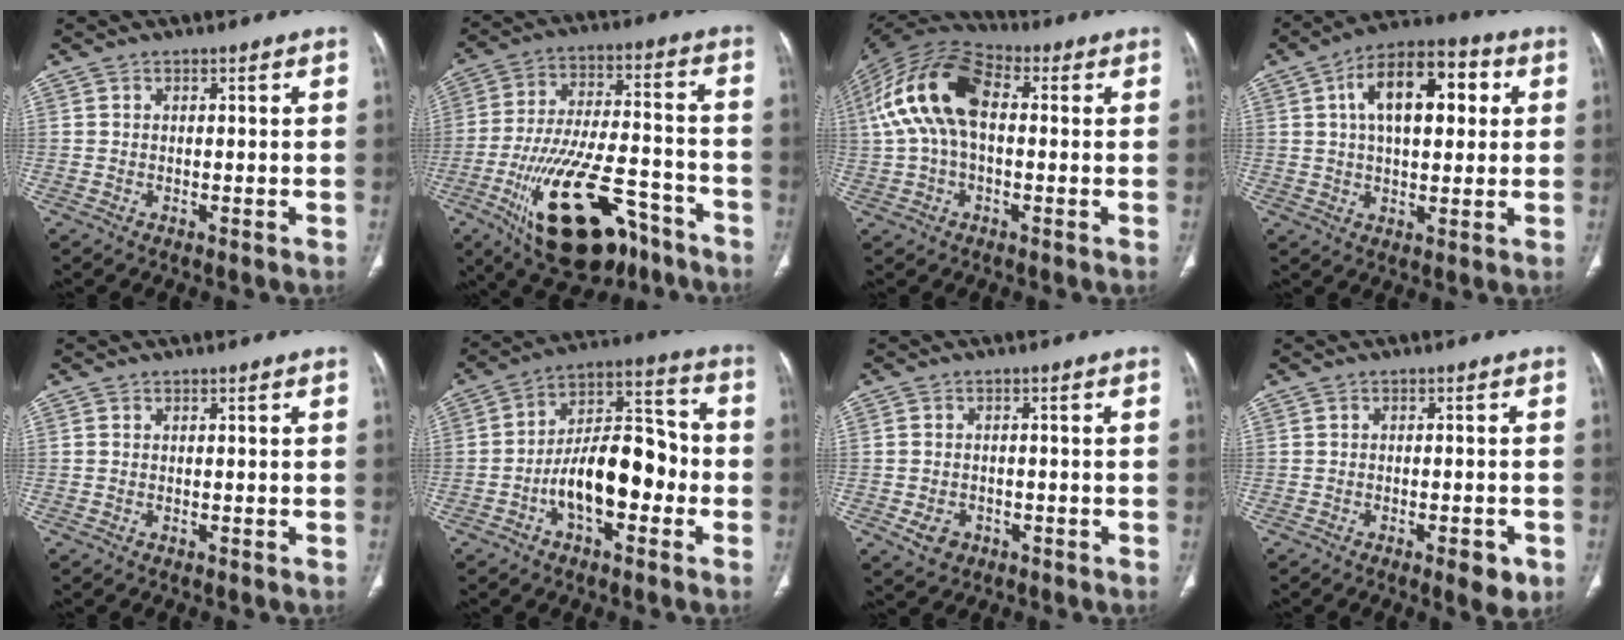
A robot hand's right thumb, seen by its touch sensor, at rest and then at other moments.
{"total": 23.8, "force": [-12.6, 10.5, 17.2], "torque": [-0.309, 0.054, -0.198]}
{"total": 16.5, "force": [1.9, 9.4, 13.4], "torque": [-0.270, 0.041, 0.026]}
{"total": 15.3, "force": [3.9, 7.9, 12.5], "torque": [-0.179, 0.020, 0.057]}
{"total": 0.0}
{"total": 15.4, "force": [-4.2, 8.0, 12.5], "torque": [-0.184, 0.050, -0.074]}
{"total": 4.0, "force": [-1.6, 3.2, 1.8], "torque": [-0.025, 0.009, -0.018]}
{"total": 4.5, "force": [-2.3, 1.7, 3.6], "torque": [-0.040, 0.003, -0.026]}